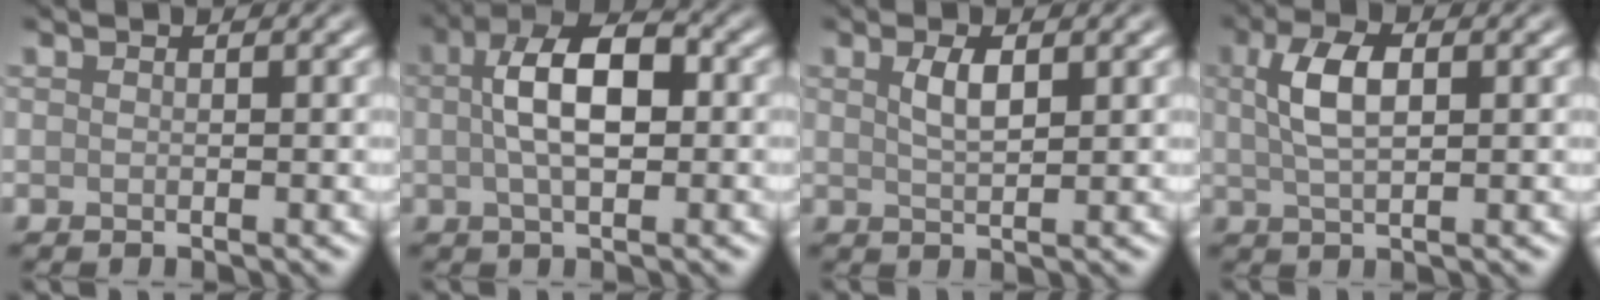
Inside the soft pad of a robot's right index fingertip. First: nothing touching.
{"total": 6.3, "force": [0.5, 2.8, 5.6], "torque": [-0.099, 0.012, 0.003]}
{"total": 2.1, "force": [0.9, 0.7, 1.8], "torque": [-0.036, 0.002, 0.018]}
{"total": 4.2, "force": [1.1, 1.7, 3.6], "torque": [-0.078, 0.008, 0.020]}